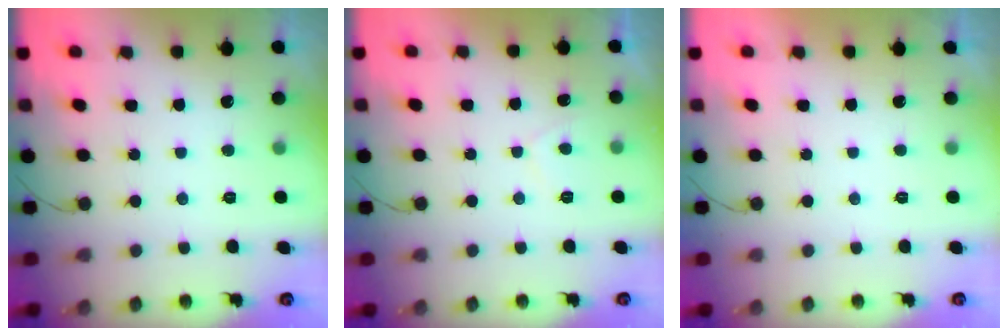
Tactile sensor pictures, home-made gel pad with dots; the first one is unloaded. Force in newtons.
{"total": 1.8, "press": 1.7, "slide": 0.6}
{"total": 2.3, "press": 2.3, "slide": 0.3}